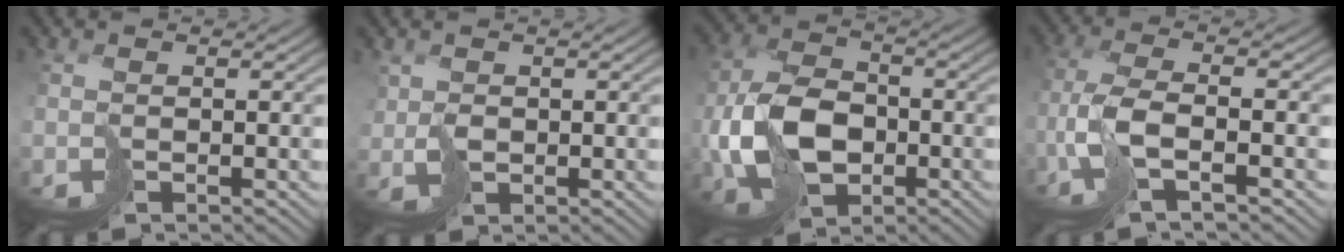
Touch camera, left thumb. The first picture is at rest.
{"total": 2.1, "force": [0.7, 1.8, 0.6], "torque": [-0.018, -0.008, 0.014]}
{"total": 10.3, "force": [-1.8, 7.1, 7.3], "torque": [-0.178, -0.011, -0.044]}
{"total": 5.9, "force": [-1.9, 1.5, 5.4], "torque": [-0.115, 0.002, -0.055]}